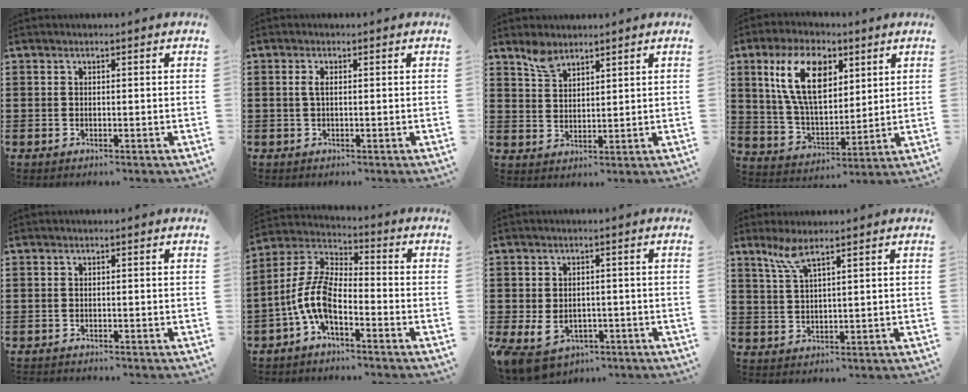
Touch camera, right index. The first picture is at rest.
{"total": 1.6, "force": [0.1, 0.6, 1.5], "torque": [-0.030, 0.005, 0.000]}
{"total": 3.8, "force": [3.0, 1.7, 1.4], "torque": [-0.037, 0.003, 0.058]}
{"total": 12.4, "force": [5.1, 6.7, 9.2], "torque": [-0.199, 0.016, 0.091]}
{"total": 0.6, "force": [-0.6, 0.2, -0.2], "torque": [0.001, 0.002, -0.014]}
{"total": 8.6, "force": [-3.8, 3.5, 6.9], "torque": [-0.178, -0.015, -0.083]}
{"total": 4.4, "force": [-1.8, 3.1, 2.5], "torque": [-0.069, 0.001, -0.040]}
{"total": 3.9, "force": [2.6, 0.4, 2.8], "torque": [-0.063, 0.003, 0.047]}